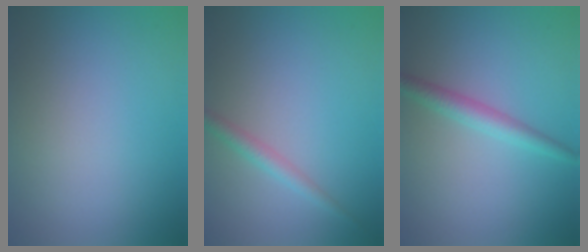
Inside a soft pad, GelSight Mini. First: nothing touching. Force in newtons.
{"total": 1.7, "press": 1.7, "slide": 0.1}
{"total": 2.3, "press": 2.3, "slide": 0.1}